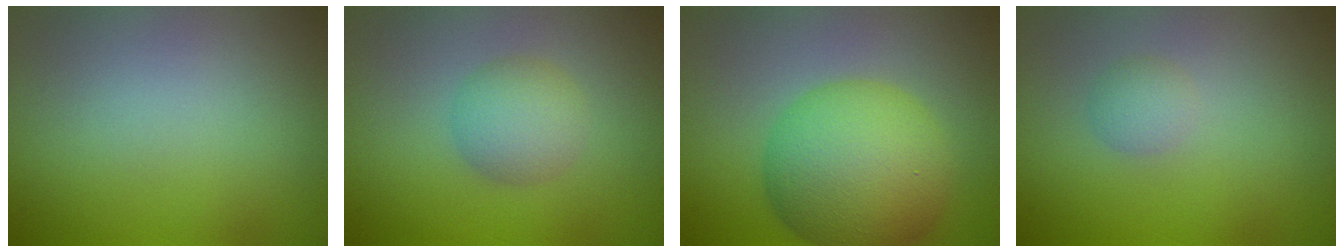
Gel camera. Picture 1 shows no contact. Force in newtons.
{"total": 2.9, "press": 2.9, "slide": 0.1}
{"total": 9.2, "press": 9.2, "slide": 0.2}
{"total": 1.2, "press": 1.2, "slide": 0.1}